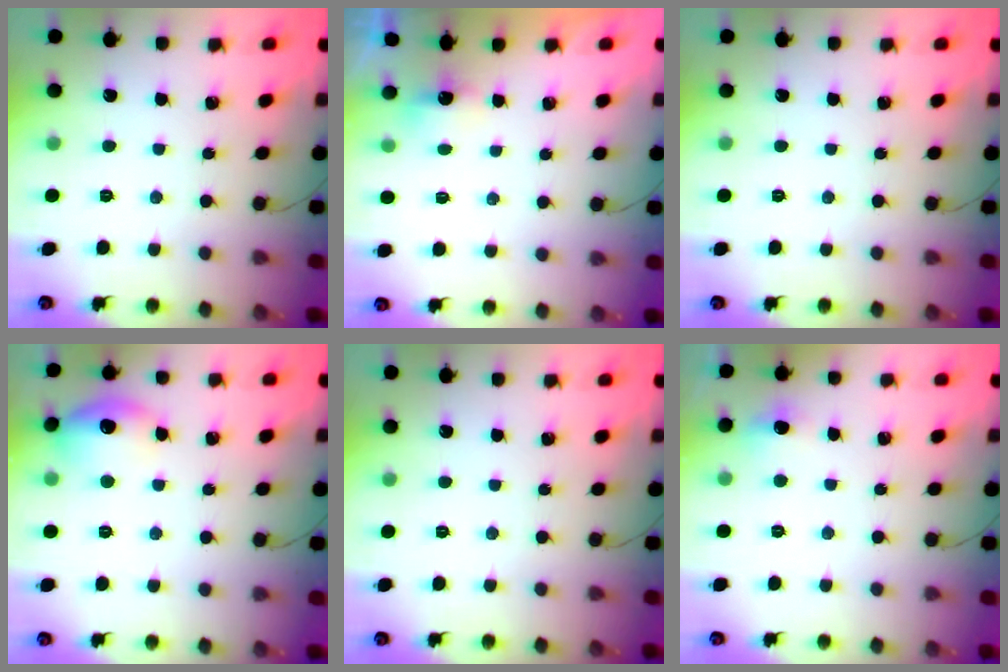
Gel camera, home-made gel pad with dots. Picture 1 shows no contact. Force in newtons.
{"total": 1.8, "press": 1.6, "slide": 0.8}
{"total": 0.0}
{"total": 10.8, "press": 10.7, "slide": 0.9}
{"total": 0.0}
{"total": 10.9, "press": 4.9, "slide": 9.7}